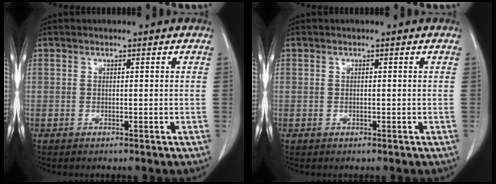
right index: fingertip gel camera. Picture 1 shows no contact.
{"total": 0.0}